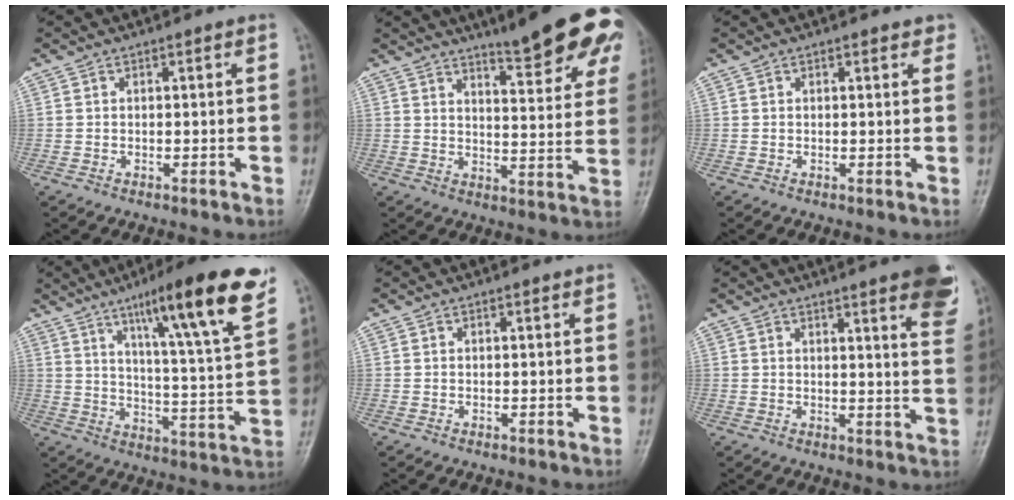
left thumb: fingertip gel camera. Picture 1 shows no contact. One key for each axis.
{"total": 15.4, "fx": 10.6, "fy": 3.1, "fz": 10.6, "tx": -0.108, "ty": -0.057, "tz": 0.141}
{"total": 1.5, "fx": 1.1, "fy": 0.7, "fz": 0.8, "tx": 0.001, "ty": -0.003, "tz": 0.009}
{"total": 20.4, "fx": 11.9, "fy": 2.4, "fz": 16.4, "tx": -0.221, "ty": -0.049, "tz": 0.181}
{"total": 0.0}
{"total": 12.9, "fx": 8.0, "fy": 2.2, "fz": 9.8, "tx": -0.097, "ty": -0.033, "tz": 0.083}